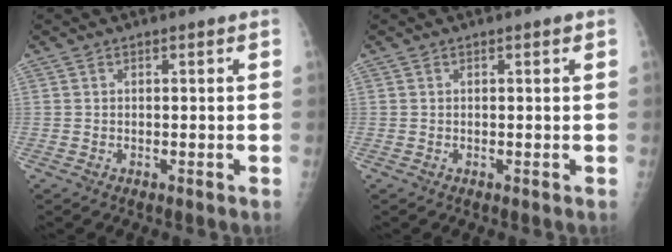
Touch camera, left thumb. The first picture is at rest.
{"total": 0.0}